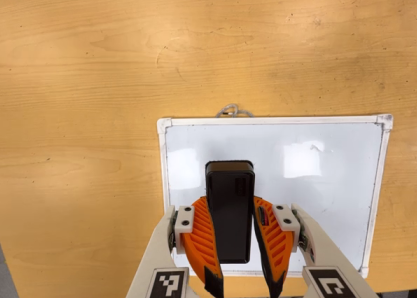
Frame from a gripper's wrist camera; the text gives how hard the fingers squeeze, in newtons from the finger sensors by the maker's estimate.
{"total": 9.2, "left": 6.6, "right": 11.8}